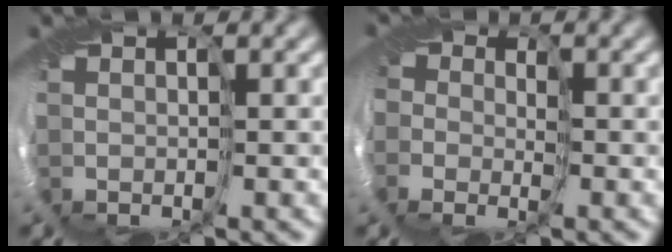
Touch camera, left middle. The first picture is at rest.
{"total": 2.8, "force": [-0.6, 2.7, 0.4], "torque": [0.010, -0.006, -0.034]}